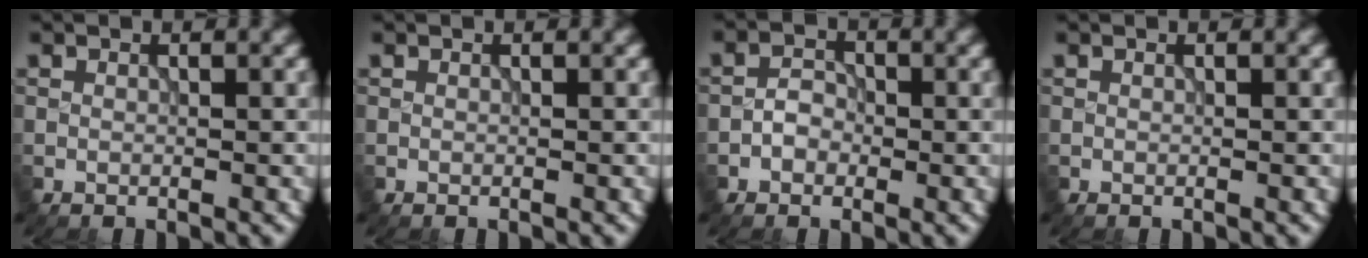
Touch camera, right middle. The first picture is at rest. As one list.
[{"total": 0.0}, {"total": 1.7, "force": [-0.7, 1.3, 0.9], "torque": [-0.013, 0.005, -0.016]}, {"total": 0.0}]